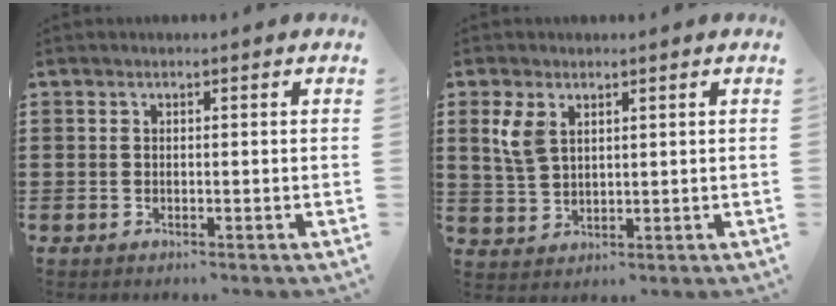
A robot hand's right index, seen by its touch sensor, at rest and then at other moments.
{"total": 4.4, "force": [2.2, 2.6, 2.8], "torque": [-0.072, 0.007, 0.037]}